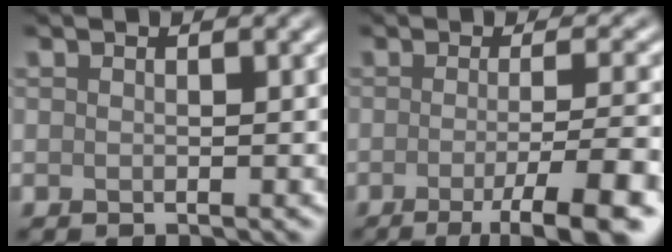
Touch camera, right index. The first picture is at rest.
{"total": 7.9, "force": [-3.5, 1.6, 6.9], "torque": [-0.087, -0.008, -0.052]}